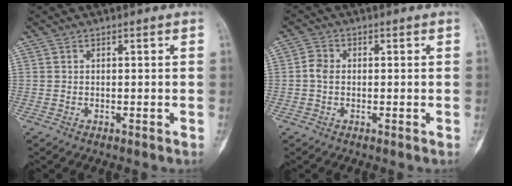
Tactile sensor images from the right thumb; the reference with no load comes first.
{"total": 2.5, "force": [-0.2, 1.9, 1.5], "torque": [-0.025, 0.006, -0.011]}